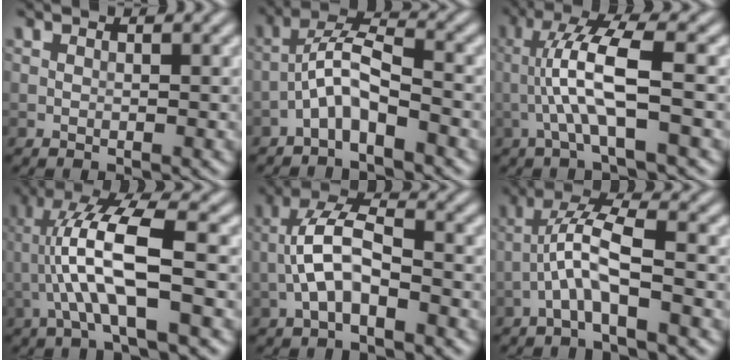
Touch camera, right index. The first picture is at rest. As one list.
[{"total": 4.2, "force": [-2.4, 1.0, 3.3], "torque": [-0.064, 0.018, -0.050]}, {"total": 6.1, "force": [-1.0, 0.9, 5.9], "torque": [-0.116, 0.019, -0.021]}, {"total": 7.8, "force": [-1.3, 1.7, 7.5], "torque": [-0.152, 0.020, -0.023]}, {"total": 5.0, "force": [-1.8, 2.0, 4.3], "torque": [-0.088, 0.016, -0.039]}, {"total": 4.8, "force": [-1.9, 0.9, 4.3], "torque": [-0.092, 0.018, -0.042]}]